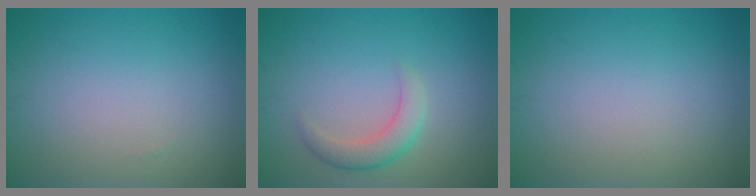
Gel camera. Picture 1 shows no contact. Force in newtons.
{"total": 2.6, "press": 2.6, "slide": 0.0}
{"total": 0.0}